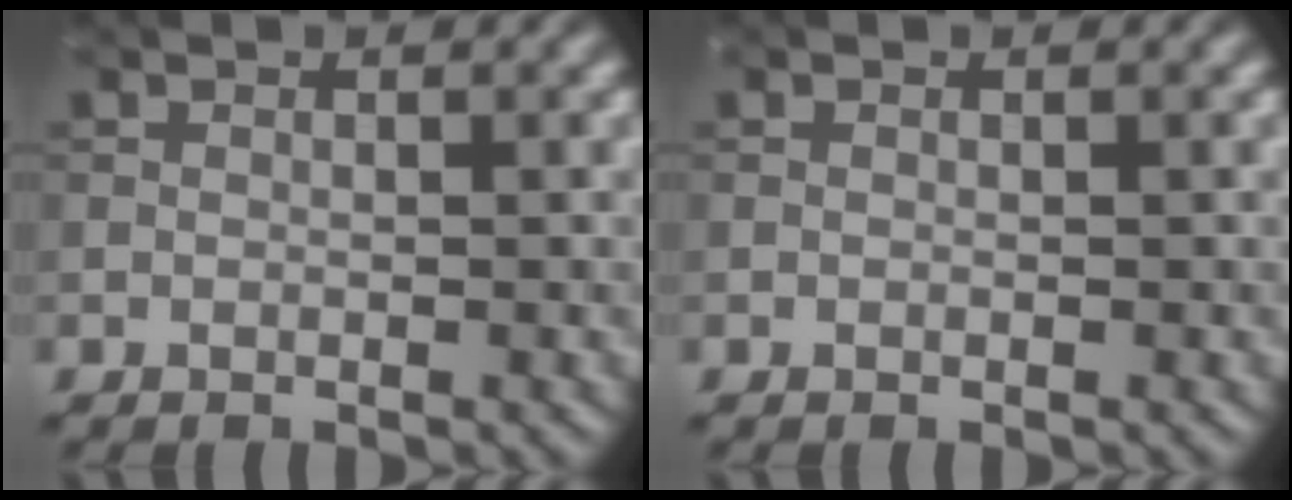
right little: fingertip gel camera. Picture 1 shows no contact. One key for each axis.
{"total": 0.0}